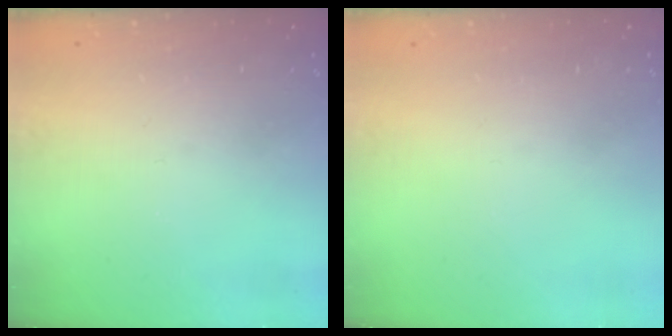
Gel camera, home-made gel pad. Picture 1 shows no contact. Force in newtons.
{"total": 1.6, "press": 1.6, "slide": 0.1}